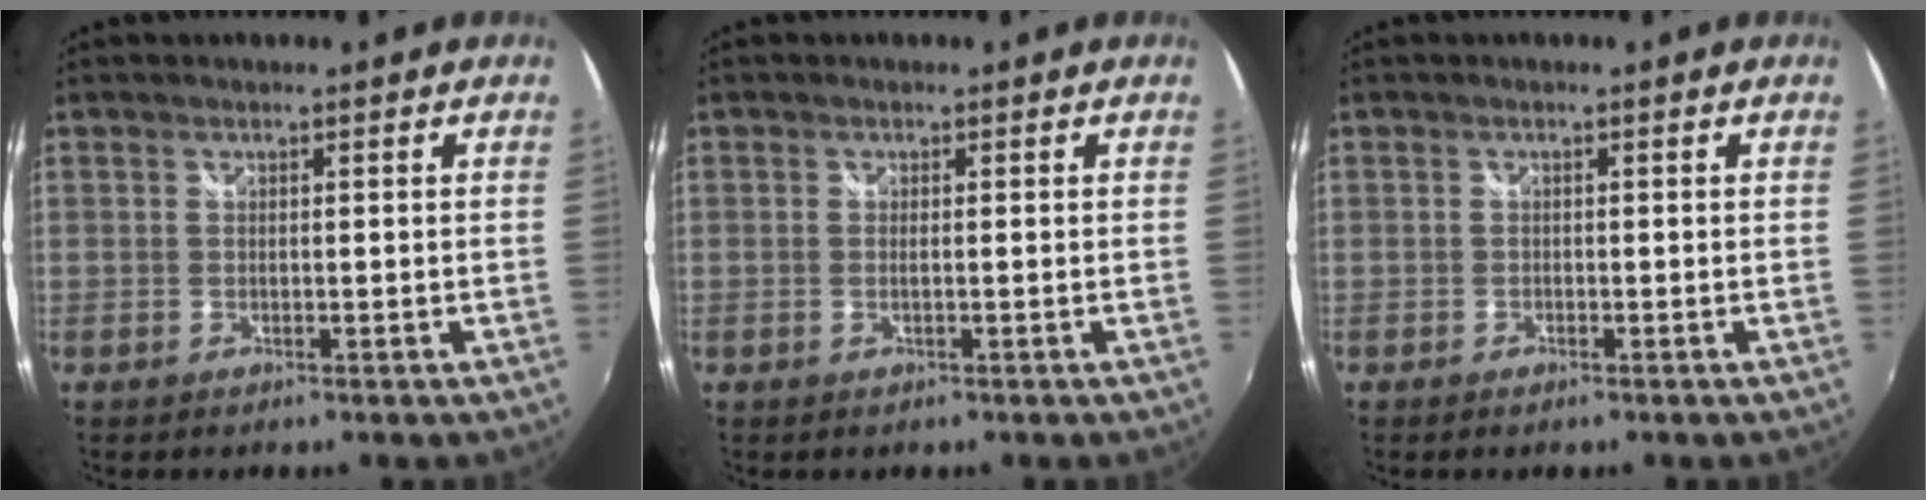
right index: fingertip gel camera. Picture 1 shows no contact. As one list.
[{"total": 0.9, "force": [-0.2, -0.2, 0.8], "torque": [-0.013, 0.004, -0.001]}, {"total": 0.7, "force": [-0.5, 0.3, 0.2], "torque": [-0.008, -0.003, -0.013]}]